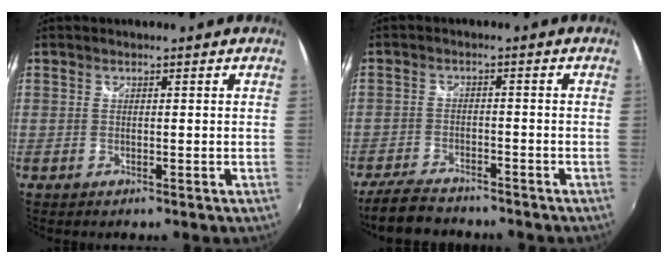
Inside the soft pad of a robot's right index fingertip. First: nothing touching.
{"total": 8.5, "force": [-7.3, 3.1, 3.0], "torque": [-0.093, -0.009, -0.124]}